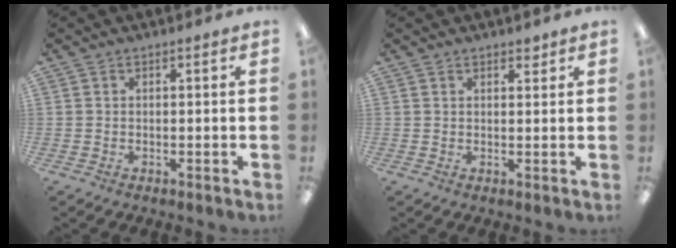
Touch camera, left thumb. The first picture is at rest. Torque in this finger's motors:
{"motor_torque": [-0.08, 0.02, -0.30, 0.17, -0.01]}